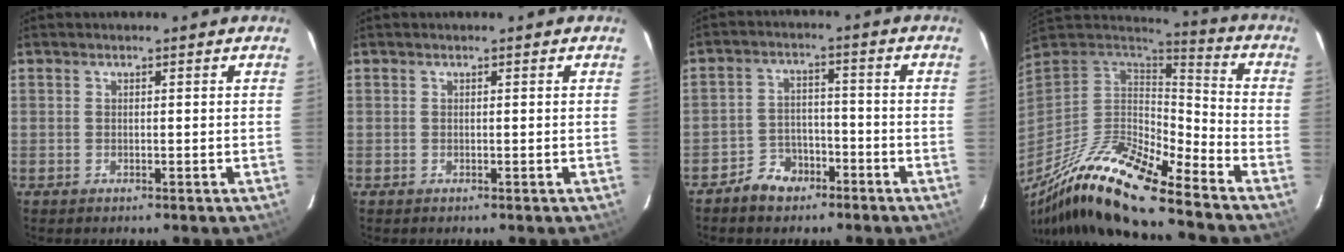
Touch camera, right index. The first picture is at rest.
{"total": 0.0}
{"total": 6.5, "force": [-4.8, 4.0, 1.8], "torque": [-0.050, 0.018, -0.073]}
{"total": 19.8, "force": [-14.7, 3.4, 12.9], "torque": [-0.240, -0.037, -0.289]}